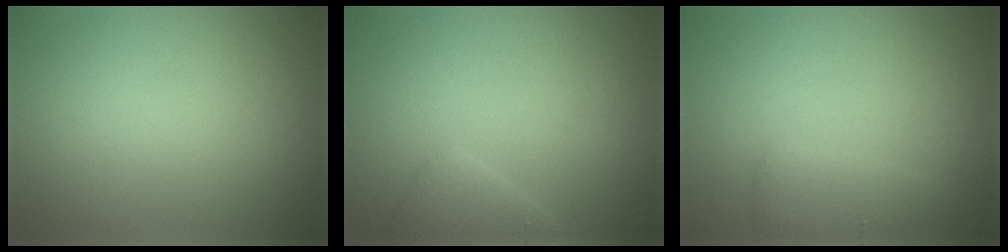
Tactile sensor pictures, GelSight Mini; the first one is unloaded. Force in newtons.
{"total": 2.4, "press": 2.4, "slide": 0.2}
{"total": 2.4, "press": 2.4, "slide": 0.3}